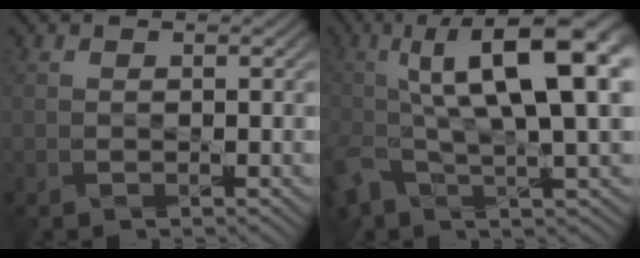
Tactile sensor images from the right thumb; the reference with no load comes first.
{"total": 13.6, "force": [2.1, 4.9, 12.4], "torque": [-0.235, 0.001, 0.035]}